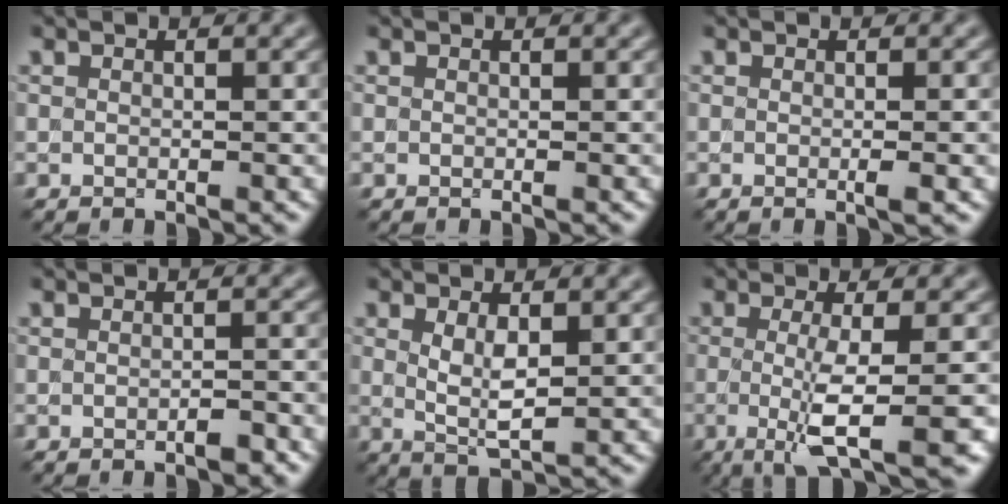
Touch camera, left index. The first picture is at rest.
{"total": 0.0}
{"total": 2.0, "force": [-0.1, 0.6, 1.9], "torque": [-0.022, -0.003, -0.005]}
{"total": 1.3, "force": [-0.7, 0.3, 1.0], "torque": [-0.014, 0.002, -0.013]}
{"total": 2.7, "force": [0.8, 0.8, 2.4], "torque": [-0.056, -0.005, 0.016]}
{"total": 6.2, "force": [-1.0, 1.4, 5.9], "torque": [-0.099, -0.015, -0.017]}